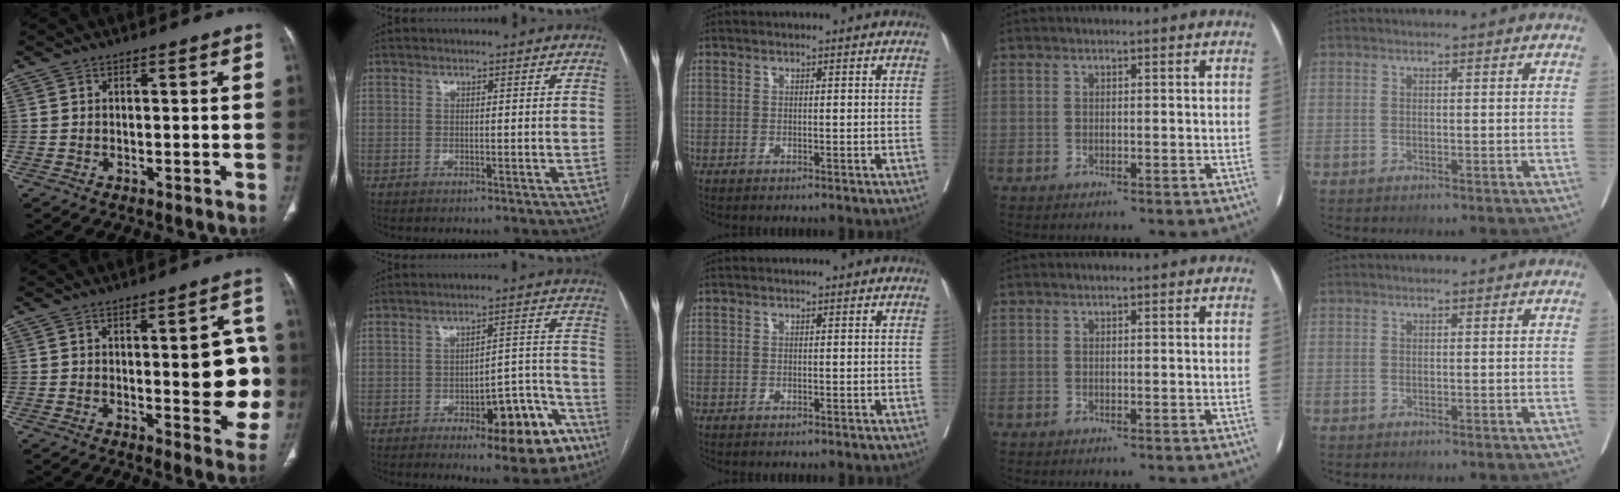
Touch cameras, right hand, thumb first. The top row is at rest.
{"thumb": {"total": 13.6, "force": [-0.4, 5.1, 12.6], "torque": [-0.112, -0.003, -0.001]}, "index": {"total": 13.3, "force": [-7.2, 4.4, 10.3], "torque": [-0.108, 0.025, -0.092]}}